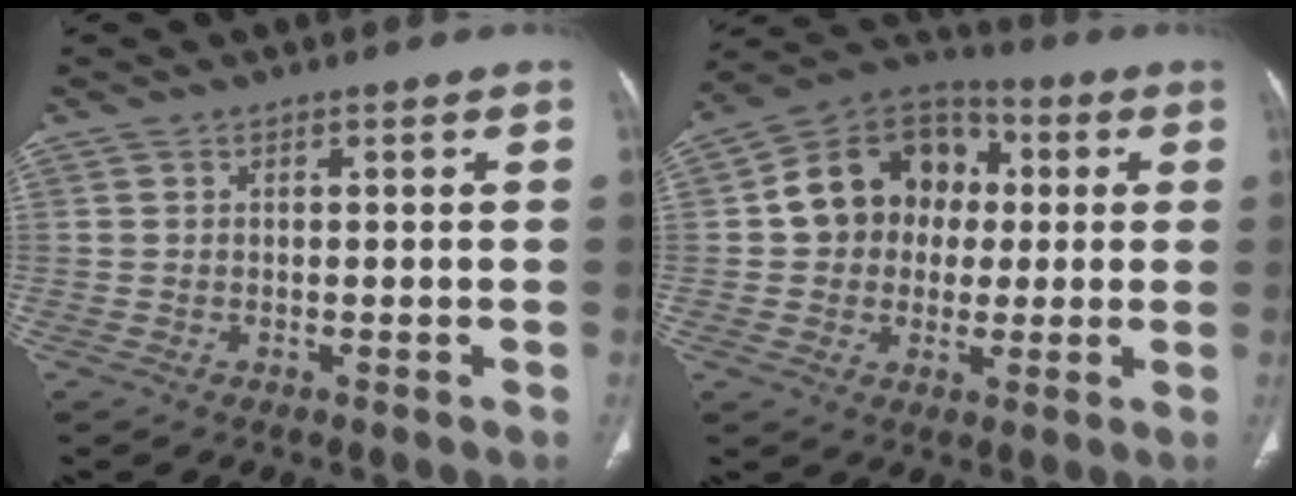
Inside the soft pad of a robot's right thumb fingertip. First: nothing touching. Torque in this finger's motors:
{"motor_torque": [0.12, 0.31, 0.23, -0.02, 0.23]}